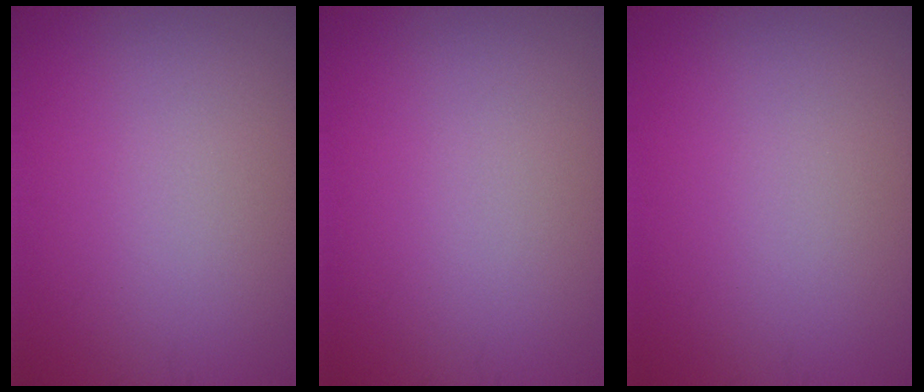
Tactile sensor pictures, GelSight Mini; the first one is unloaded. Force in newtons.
{"total": 0.0}
{"total": 0.0}